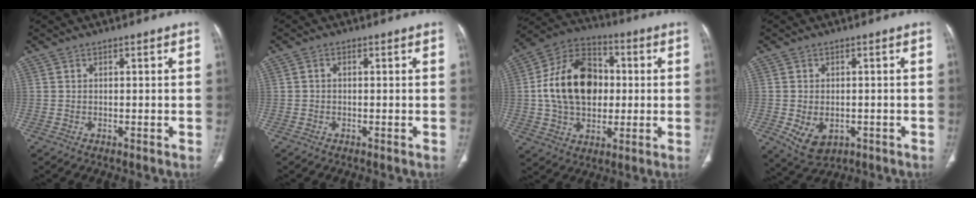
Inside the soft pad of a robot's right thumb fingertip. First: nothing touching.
{"total": 0.6, "force": [-0.1, 0.5, 0.4], "torque": [-0.005, 0.002, -0.006]}
{"total": 19.0, "force": [1.1, 13.4, 13.4], "torque": [-0.204, 0.023, 0.017]}
{"total": 7.4, "force": [-2.1, 5.1, 5.0], "torque": [-0.076, 0.000, -0.016]}